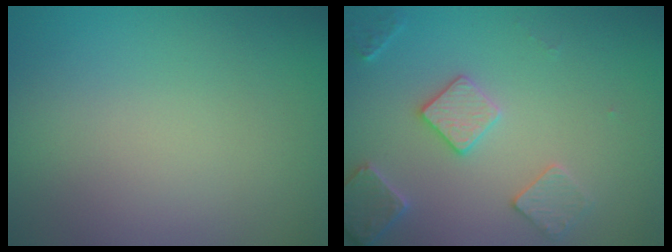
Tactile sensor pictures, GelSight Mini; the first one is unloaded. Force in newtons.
{"total": 3.5, "press": 3.4, "slide": 0.7}